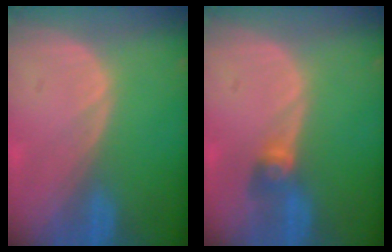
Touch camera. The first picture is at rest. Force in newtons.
{"total": 2.7, "press": 2.6, "slide": 0.5}